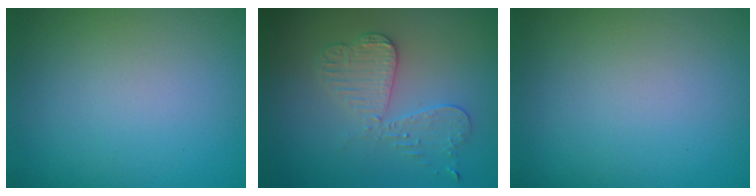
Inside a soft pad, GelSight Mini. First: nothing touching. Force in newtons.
{"total": 3.3, "press": 3.2, "slide": 0.9}
{"total": 0.0}